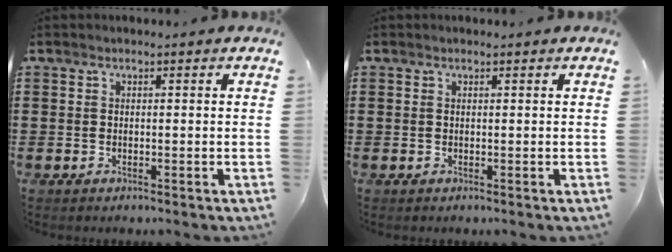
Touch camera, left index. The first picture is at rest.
{"total": 0.0}